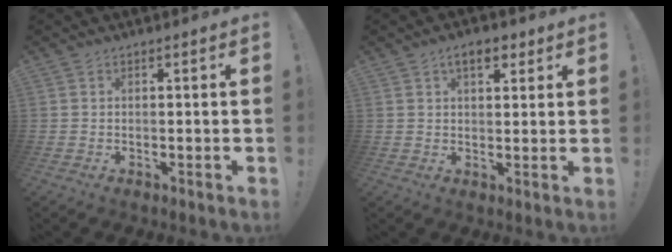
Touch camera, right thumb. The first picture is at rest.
{"total": 5.7, "force": [3.0, 2.9, 3.9], "torque": [-0.056, -0.003, 0.051]}